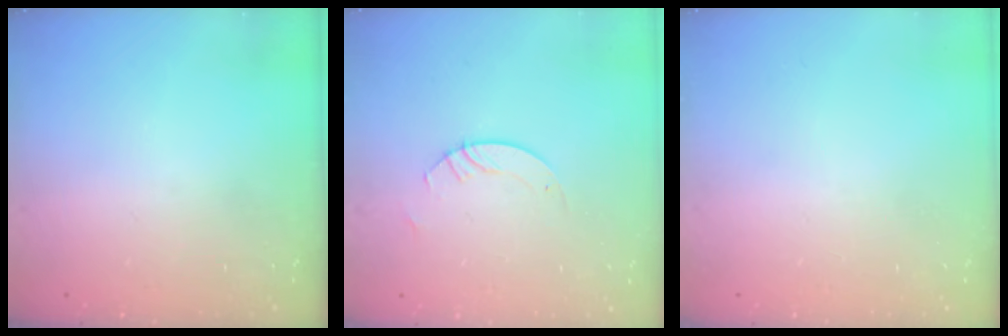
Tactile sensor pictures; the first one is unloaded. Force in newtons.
{"total": 3.0, "press": 3.0, "slide": 0.3}
{"total": 0.0}